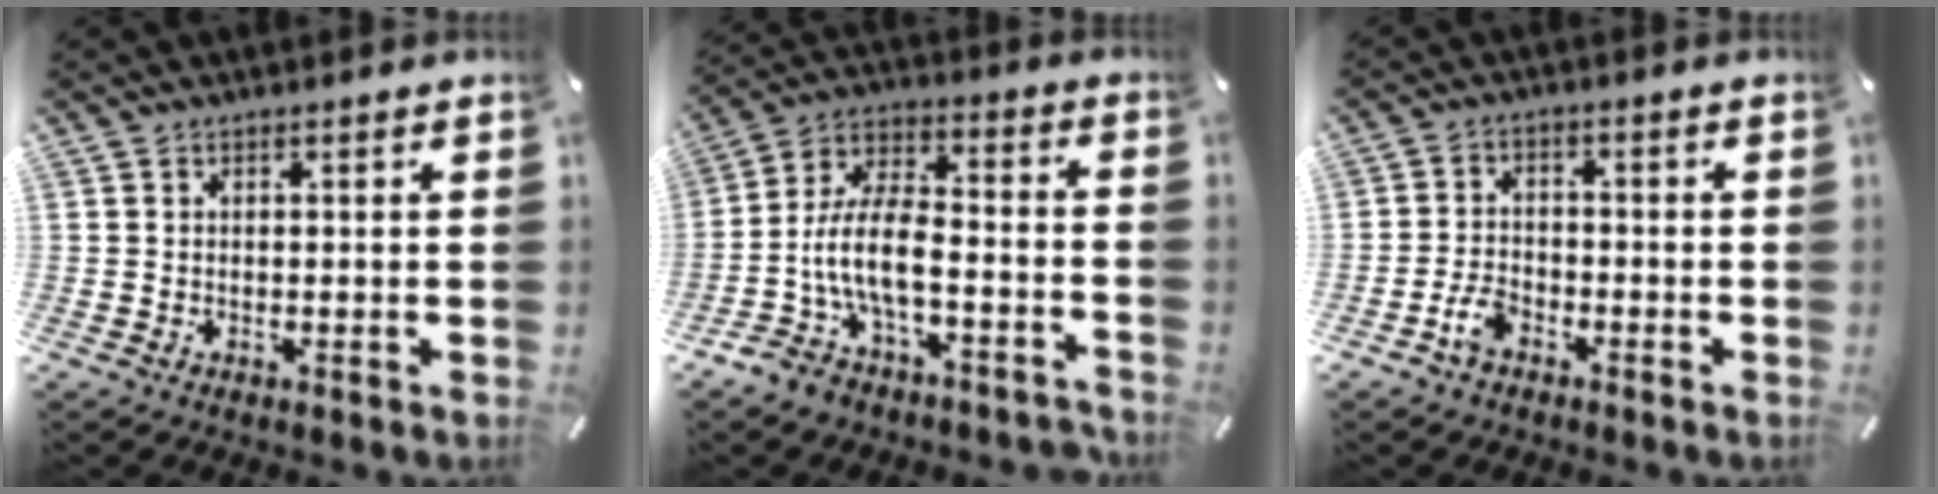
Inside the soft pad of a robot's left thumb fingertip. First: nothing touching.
{"total": 11.2, "force": [-4.6, 5.9, 8.4], "torque": [-0.177, 0.003, -0.086]}
{"total": 4.5, "force": [-2.9, 2.5, 2.2], "torque": [-0.047, 0.013, -0.056]}